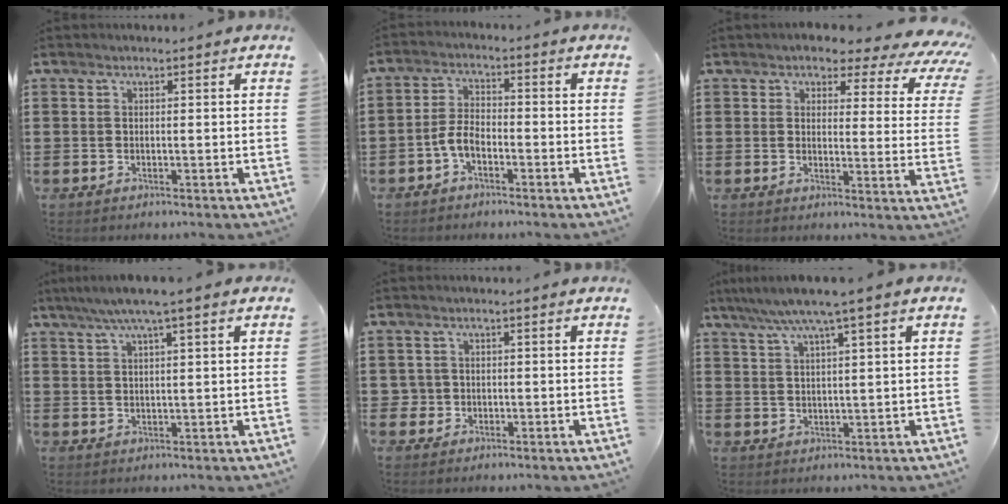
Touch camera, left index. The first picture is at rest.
{"total": 3.9, "force": [-2.1, 1.8, 2.7], "torque": [-0.071, 0.002, -0.047]}
{"total": 3.7, "force": [3.0, 1.3, 1.8], "torque": [-0.045, -0.020, 0.044]}
{"total": 4.2, "force": [2.4, 0.0, 3.4], "torque": [-0.069, 0.002, 0.041]}
{"total": 1.8, "force": [-0.3, 1.7, 0.1], "torque": [-0.013, 0.004, -0.010]}
{"total": 5.3, "force": [3.5, -0.4, 4.0], "torque": [-0.087, -0.009, 0.058]}